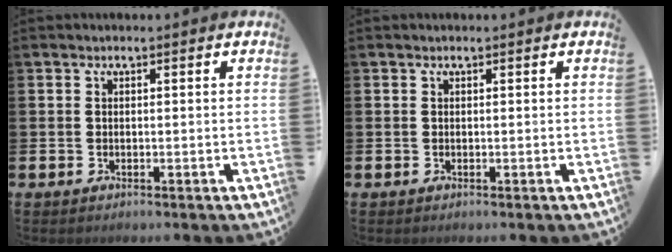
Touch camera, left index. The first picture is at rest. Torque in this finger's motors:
{"motor_torque": [0.02, -0.29, -0.07, -0.01]}